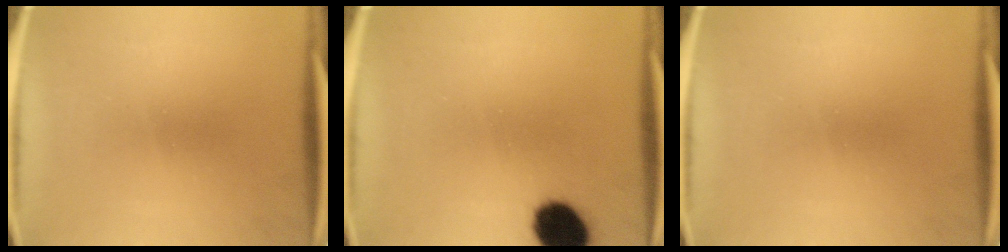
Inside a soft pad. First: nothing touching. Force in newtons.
{"total": 10.5}
{"total": 0.0}